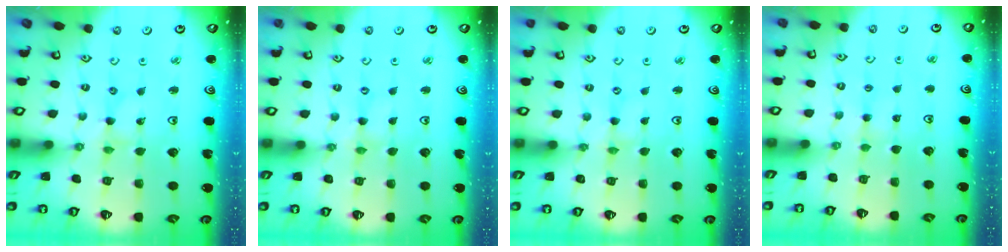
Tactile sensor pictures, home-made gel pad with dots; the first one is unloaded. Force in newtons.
{"total": 0.0}
{"total": 0.0}
{"total": 2.7, "press": 2.7, "slide": 0.3}